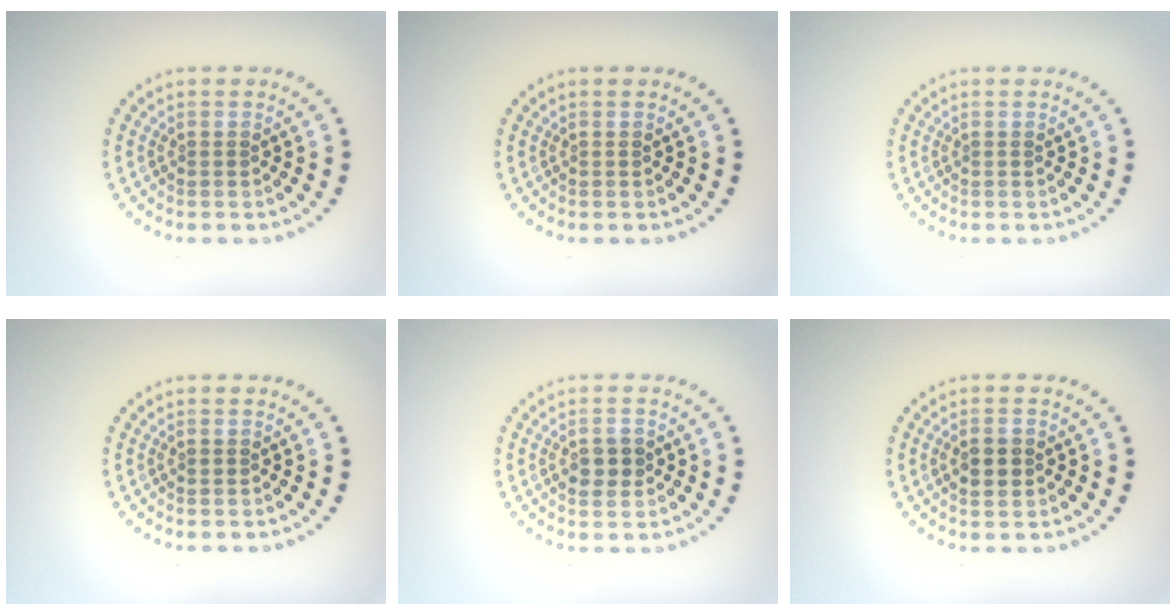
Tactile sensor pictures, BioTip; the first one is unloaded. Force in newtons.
{"total": 0.0}
{"total": 0.0}
{"total": 0.7, "press": 0.7, "slide": 0.2}
{"total": 2.3, "press": 2.2, "slide": 0.2}
{"total": 2.1, "press": 2.1, "slide": 0.1}